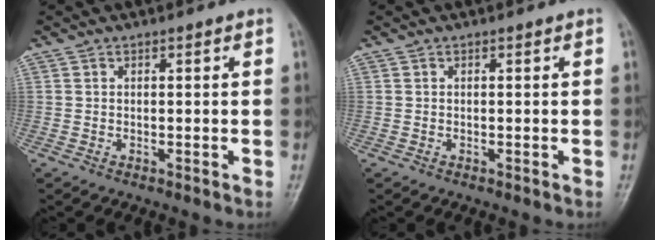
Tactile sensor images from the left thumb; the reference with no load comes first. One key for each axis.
{"total": 0.0}